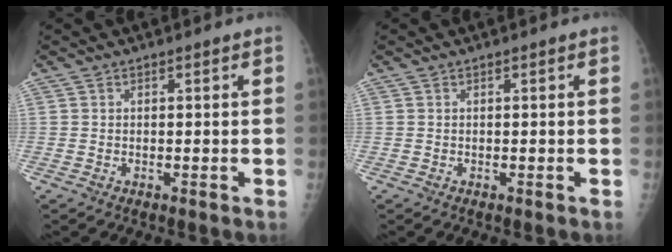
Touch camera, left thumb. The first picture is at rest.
{"total": 0.0}